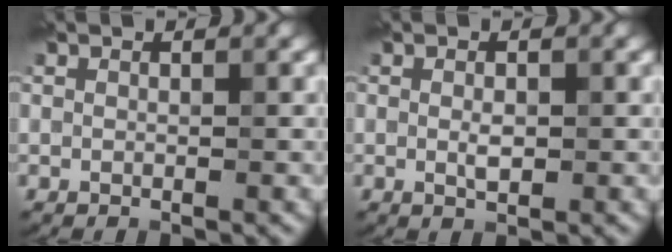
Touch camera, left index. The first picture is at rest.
{"total": 1.2, "force": [-0.3, 0.6, 1.0], "torque": [-0.020, -0.005, -0.004]}